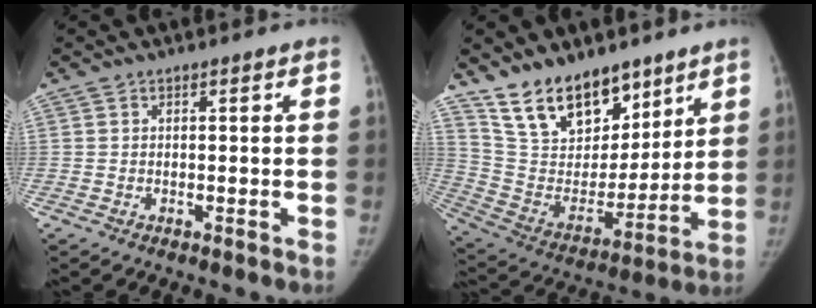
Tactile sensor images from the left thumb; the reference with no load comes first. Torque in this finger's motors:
{"motor_torque": [0.21, 0.22, 1.01, -1.76, 0.09]}